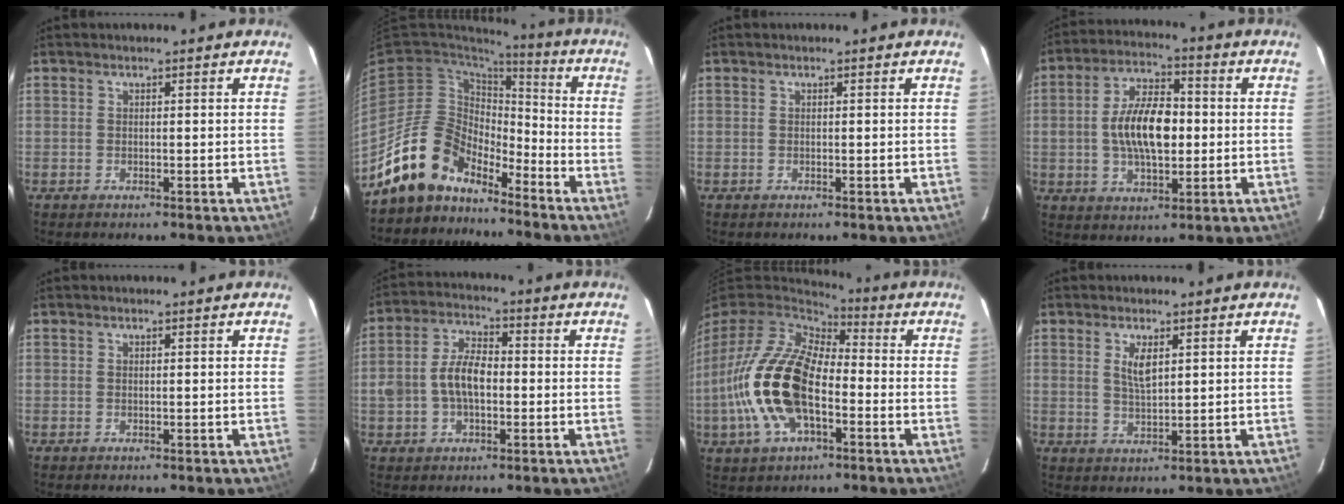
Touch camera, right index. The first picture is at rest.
{"total": 13.7, "force": [-11.0, 6.8, 4.2], "torque": [-0.090, 0.023, -0.200]}
{"total": 0.0}
{"total": 12.4, "force": [-0.3, 6.2, 10.7], "torque": [-0.202, 0.012, -0.003]}
{"total": 0.0}
{"total": 8.6, "force": [-1.1, 5.2, 6.8], "torque": [-0.135, 0.016, -0.016]}
{"total": 19.7, "force": [-4.3, 10.6, 16.0], "torque": [-0.346, -0.007, -0.081]}
{"total": 4.0, "force": [1.6, 1.4, 3.4], "torque": [-0.061, -0.002, 0.032]}